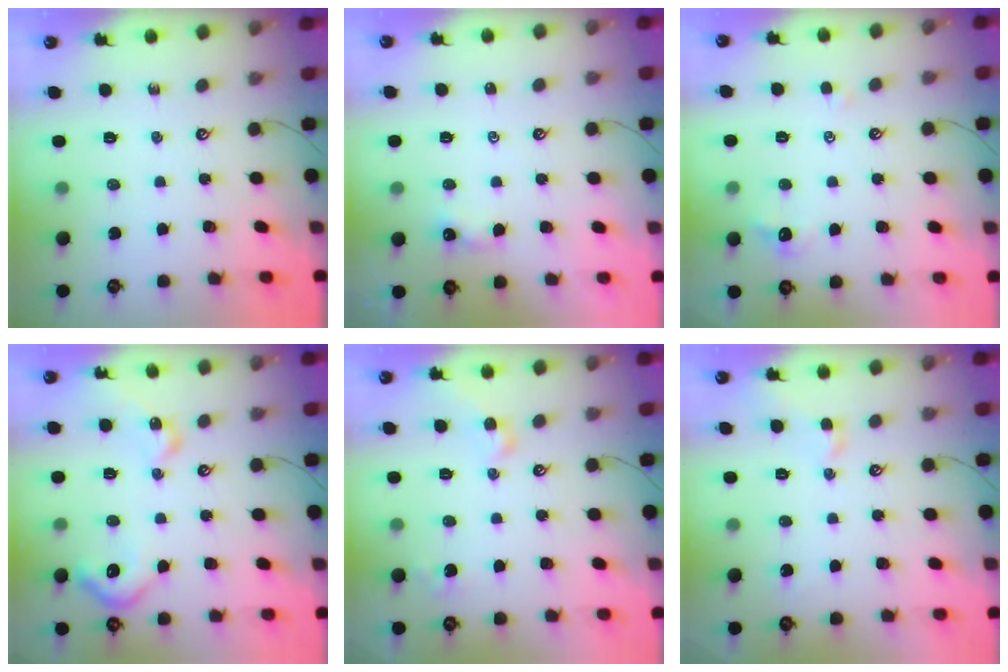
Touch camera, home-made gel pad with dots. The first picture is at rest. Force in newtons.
{"total": 1.0, "press": 0.9, "slide": 0.4}
{"total": 1.2, "press": 0.9, "slide": 0.8}
{"total": 8.9, "press": 8.8, "slide": 1.1}
{"total": 5.2, "press": 5.1, "slide": 0.9}
{"total": 1.9, "press": 1.8, "slide": 0.5}